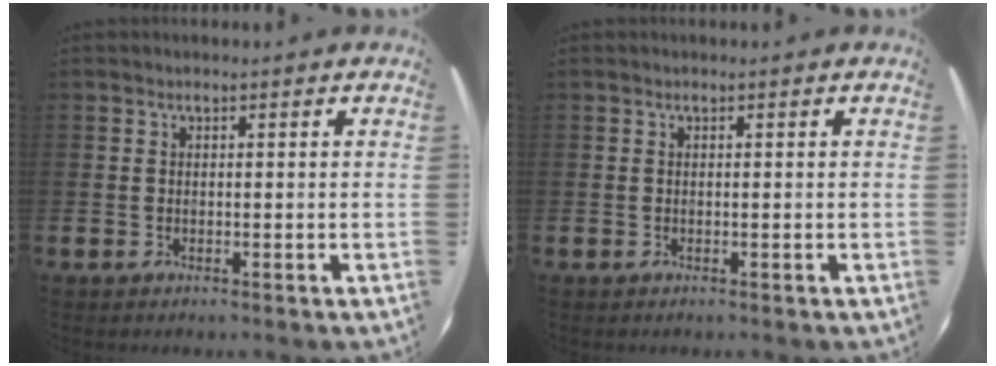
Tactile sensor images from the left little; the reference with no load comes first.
{"total": 0.0}